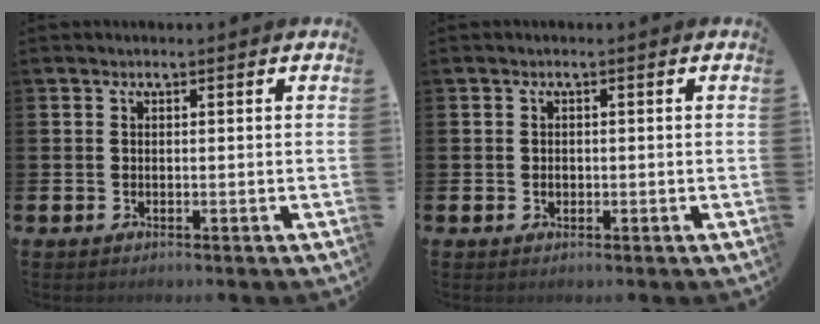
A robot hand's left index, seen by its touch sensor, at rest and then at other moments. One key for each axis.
{"total": 0.8, "fx": -0.1, "fy": 0.7, "fz": 0.4, "tx": 0.004, "ty": 0.000, "tz": -0.005}